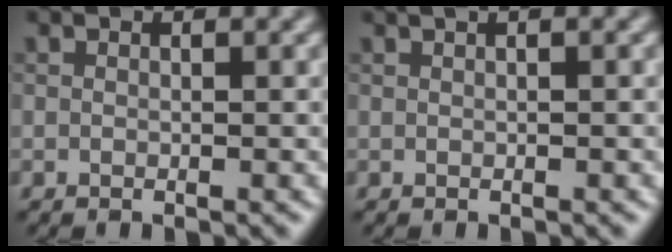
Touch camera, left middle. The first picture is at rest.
{"total": 1.3, "force": [0.7, 0.2, 1.0], "torque": [-0.016, 0.004, 0.013]}